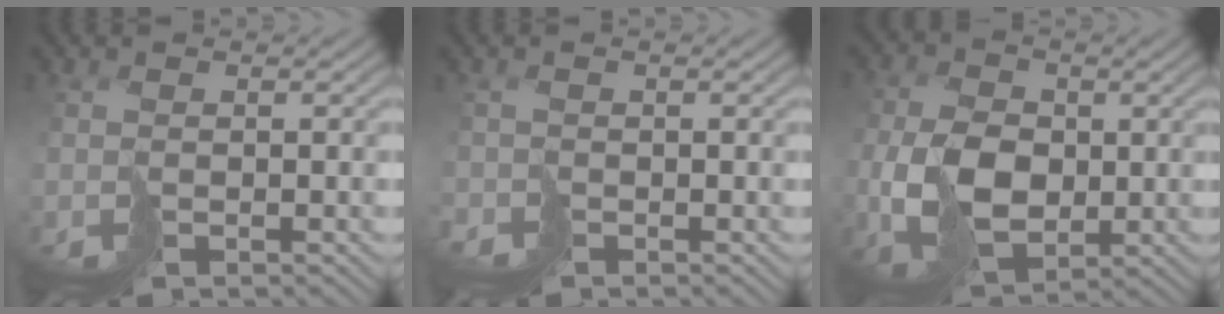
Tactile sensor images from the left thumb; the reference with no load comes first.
{"total": 1.4, "force": [-1.2, 0.1, -0.8], "torque": [0.015, -0.011, -0.027]}
{"total": 8.6, "force": [-0.9, 6.4, 5.7], "torque": [-0.152, -0.010, -0.018]}